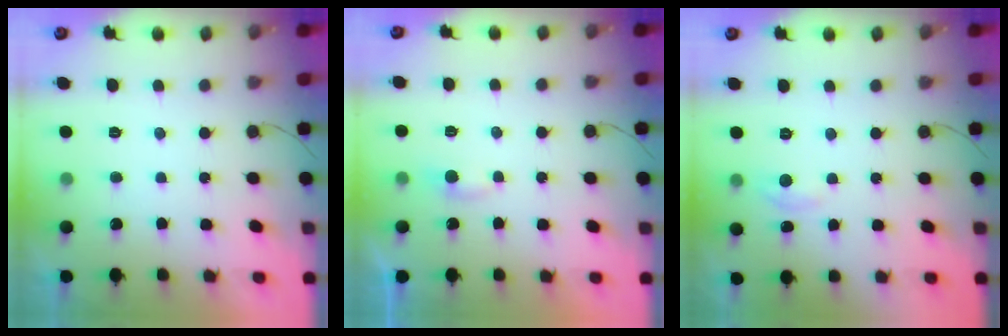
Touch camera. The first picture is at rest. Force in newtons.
{"total": 2.4, "press": 2.4, "slide": 0.3}
{"total": 2.8, "press": 2.8, "slide": 0.4}